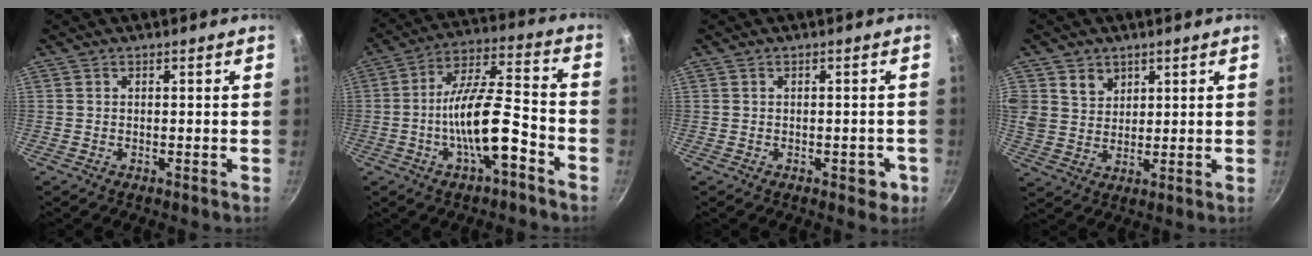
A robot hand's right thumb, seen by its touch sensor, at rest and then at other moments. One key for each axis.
{"total": 13.9, "fx": -5.5, "fy": 4.4, "fz": 12.0, "tx": -0.198, "ty": 0.049, "tz": -0.100}
{"total": 3.3, "fx": -1.1, "fy": 2.0, "fz": 2.4, "tx": -0.003, "ty": 0.015, "tz": -0.010}
{"total": 9.0, "fx": 4.2, "fy": 7.3, "fz": 3.2, "tx": -0.049, "ty": -0.009, "tz": 0.088}